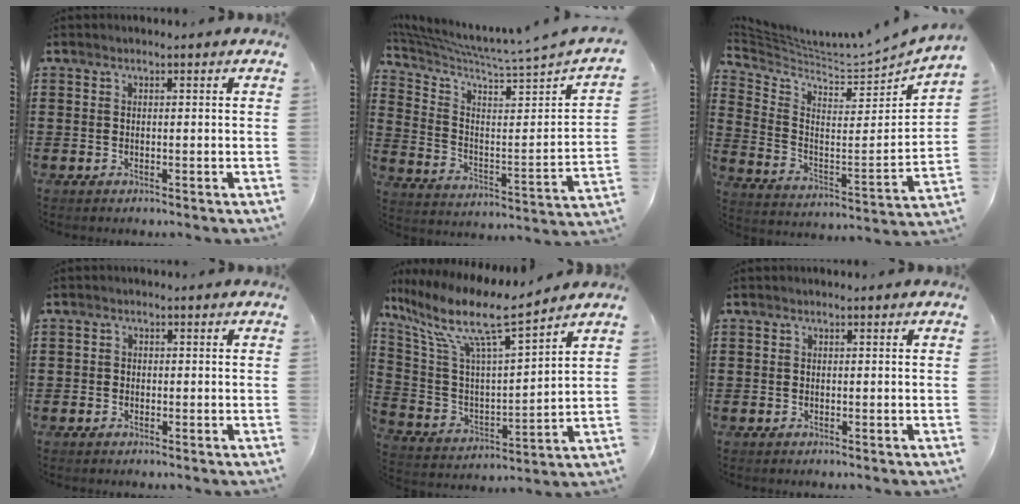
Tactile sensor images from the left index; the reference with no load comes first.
{"total": 4.3, "force": [3.7, -0.7, 2.1], "torque": [-0.064, -0.057, 0.055]}
{"total": 4.0, "force": [3.9, -0.4, 0.8], "torque": [-0.042, -0.055, 0.059]}
{"total": 0.9, "force": [-0.4, 0.7, 0.2], "torque": [-0.006, 0.001, -0.010]}
{"total": 11.0, "force": [7.9, 1.5, 7.6], "torque": [-0.174, -0.045, 0.127]}
{"total": 0.0}